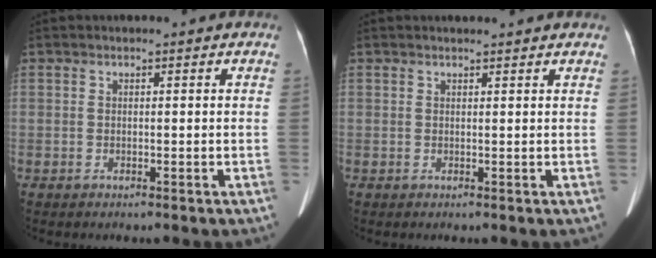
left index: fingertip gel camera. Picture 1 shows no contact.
{"total": 3.6, "force": [3.4, 0.2, 1.1], "torque": [-0.015, 0.017, 0.036]}